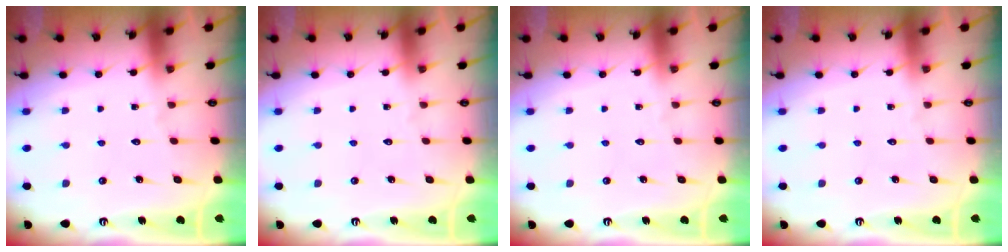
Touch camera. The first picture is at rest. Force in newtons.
{"total": 0.0}
{"total": 0.0}
{"total": 0.0}